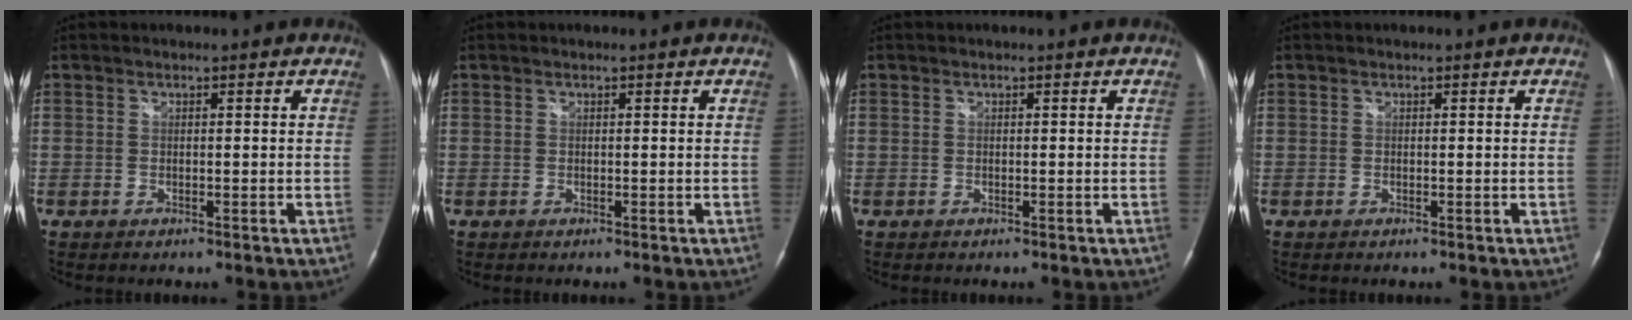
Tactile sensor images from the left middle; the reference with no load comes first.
{"total": 0.0}
{"total": 0.0}
{"total": 0.0}